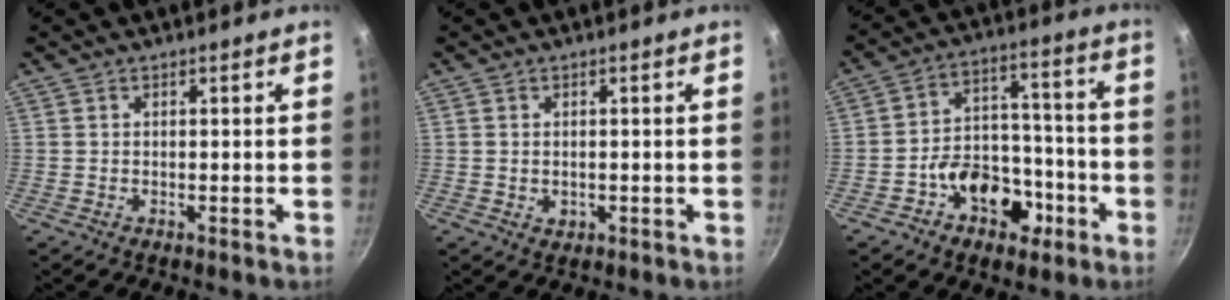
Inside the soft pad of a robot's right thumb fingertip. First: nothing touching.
{"total": 1.5, "force": [-0.1, 1.2, 0.9], "torque": [-0.011, -0.002, 0.000]}
{"total": 13.0, "force": [-6.0, 9.2, 7.1], "torque": [-0.069, 0.059, -0.091]}